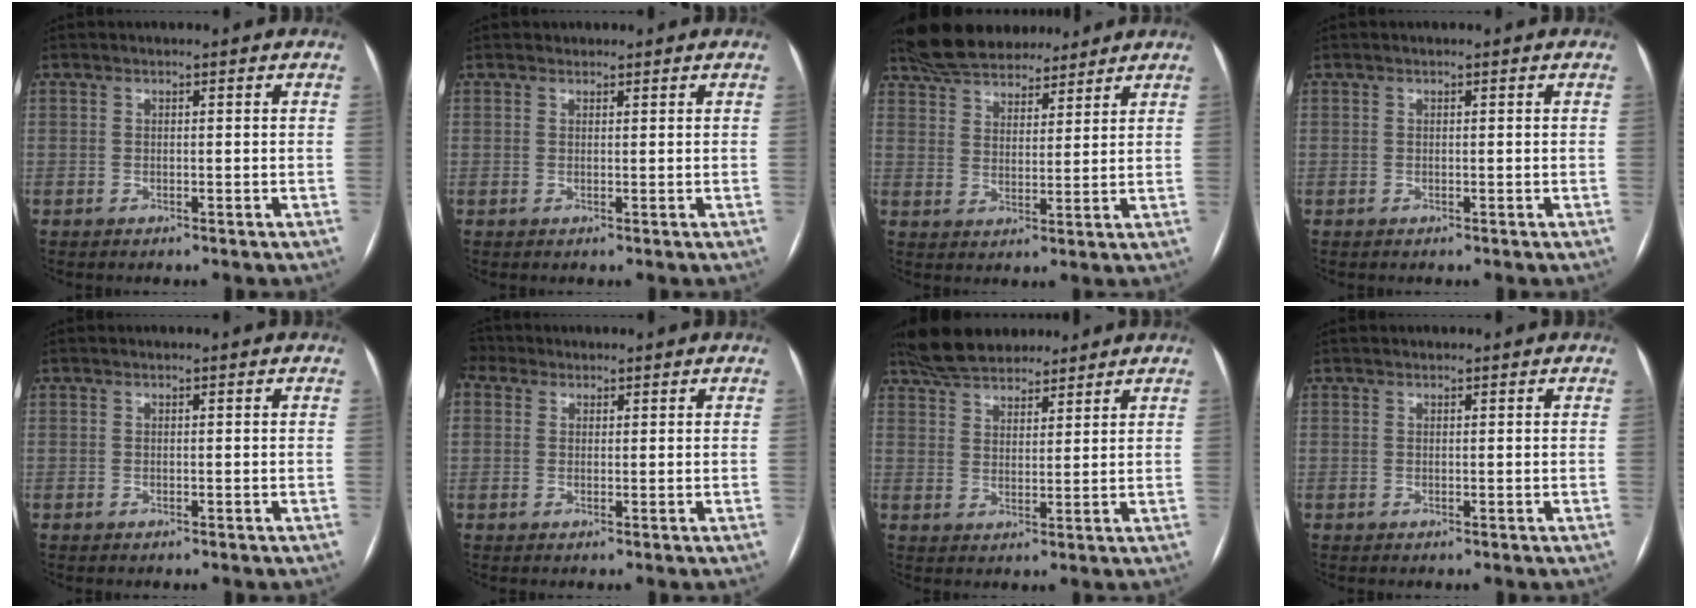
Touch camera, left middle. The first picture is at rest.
{"total": 0.6, "force": [0.5, 0.3, -0.1], "torque": [0.000, -0.001, 0.007]}
{"total": 13.8, "force": [12.2, 4.5, 4.8], "torque": [-0.085, 0.029, 0.198]}
{"total": 0.0}
{"total": 0.0}
{"total": 5.5, "force": [2.8, 4.2, 2.0], "torque": [-0.063, 0.035, 0.059]}
{"total": 10.6, "force": [9.2, 3.6, 3.7], "torque": [-0.059, 0.028, 0.155]}
{"total": 0.0}